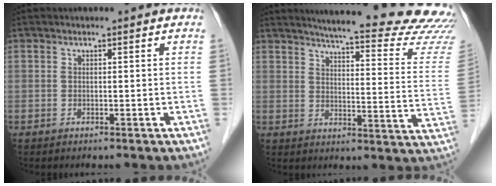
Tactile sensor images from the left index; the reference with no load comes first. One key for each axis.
{"total": 25.9, "fx": 23.9, "fy": 0.8, "fz": 9.9, "tx": -0.132, "ty": -0.109, "tz": 0.274}